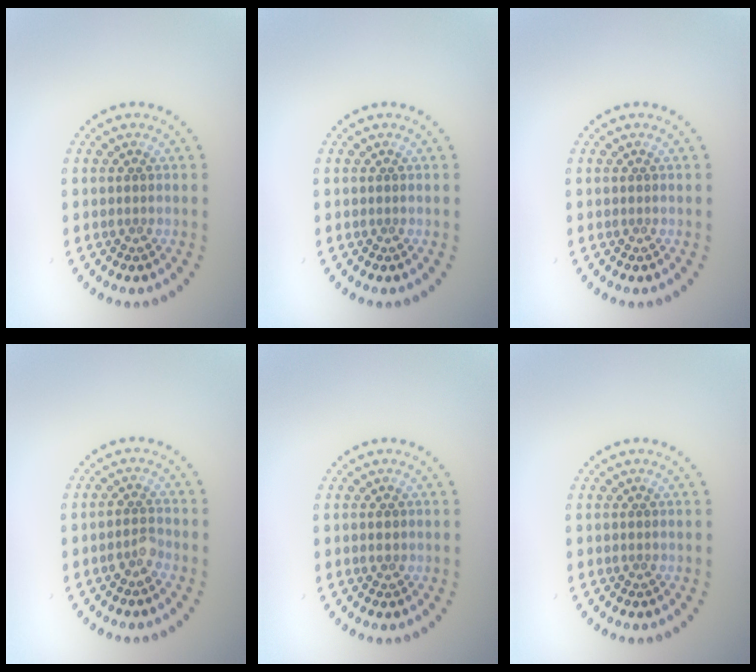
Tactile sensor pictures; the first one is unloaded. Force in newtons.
{"total": 0.0}
{"total": 0.0}
{"total": 1.6, "press": 1.3, "slide": 0.8}
{"total": 1.1, "press": 1.1, "slide": 0.1}
{"total": 0.0}